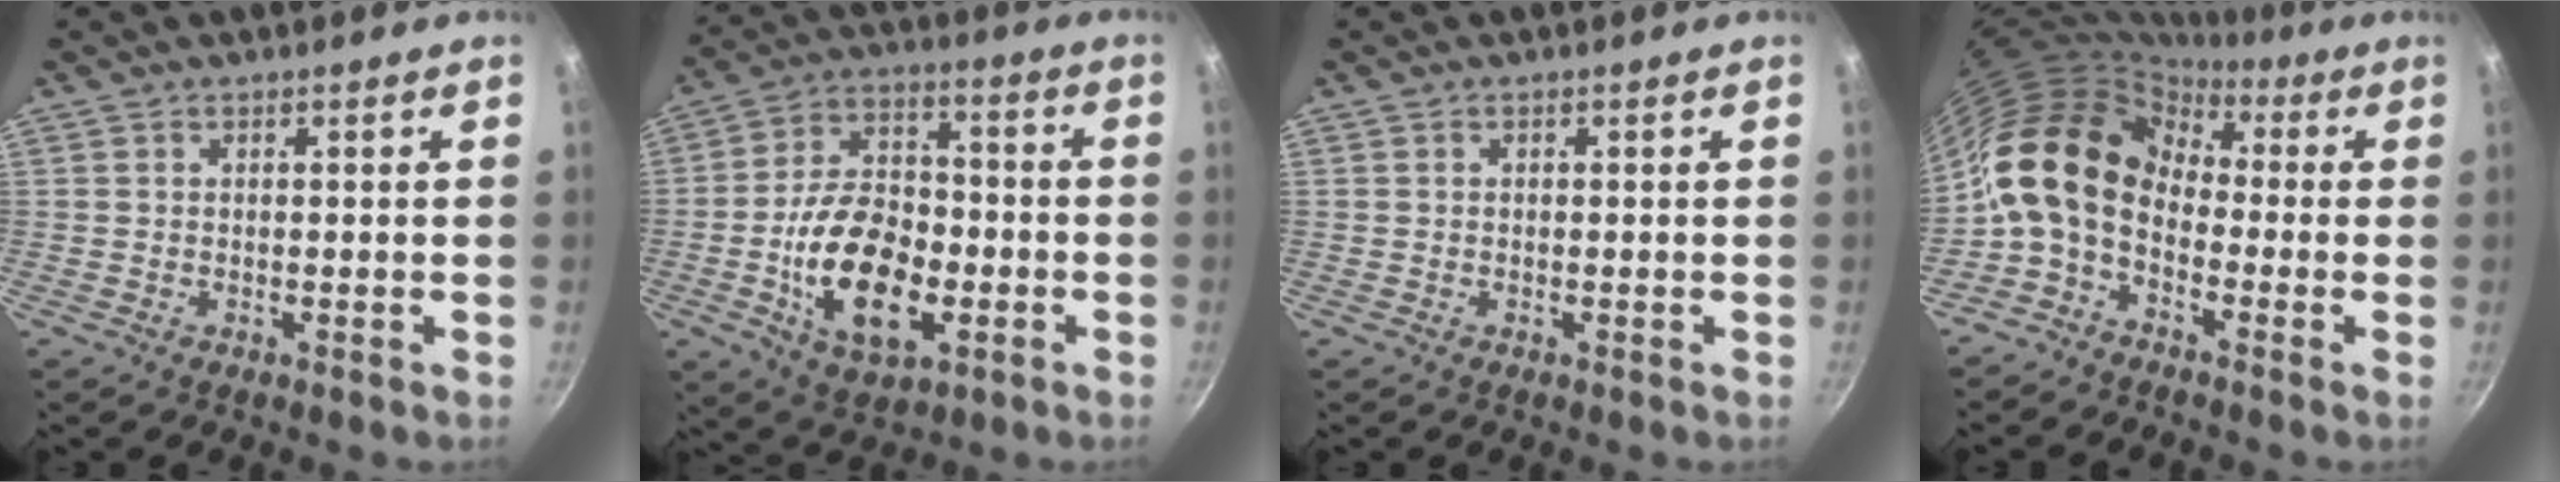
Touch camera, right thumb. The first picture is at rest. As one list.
[{"total": 18.1, "force": [-4.7, 10.6, 13.9], "torque": [-0.220, 0.028, -0.080]}, {"total": 0.0}, {"total": 14.1, "force": [-1.3, 10.0, 9.9], "torque": [-0.165, 0.038, -0.048]}]